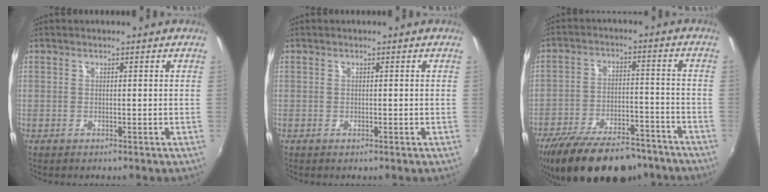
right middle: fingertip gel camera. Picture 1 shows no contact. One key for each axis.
{"total": 0.0}
{"total": 22.8, "fx": -18.3, "fy": 8.1, "fz": 10.8, "tx": -0.209, "ty": -0.016, "tz": -0.264}